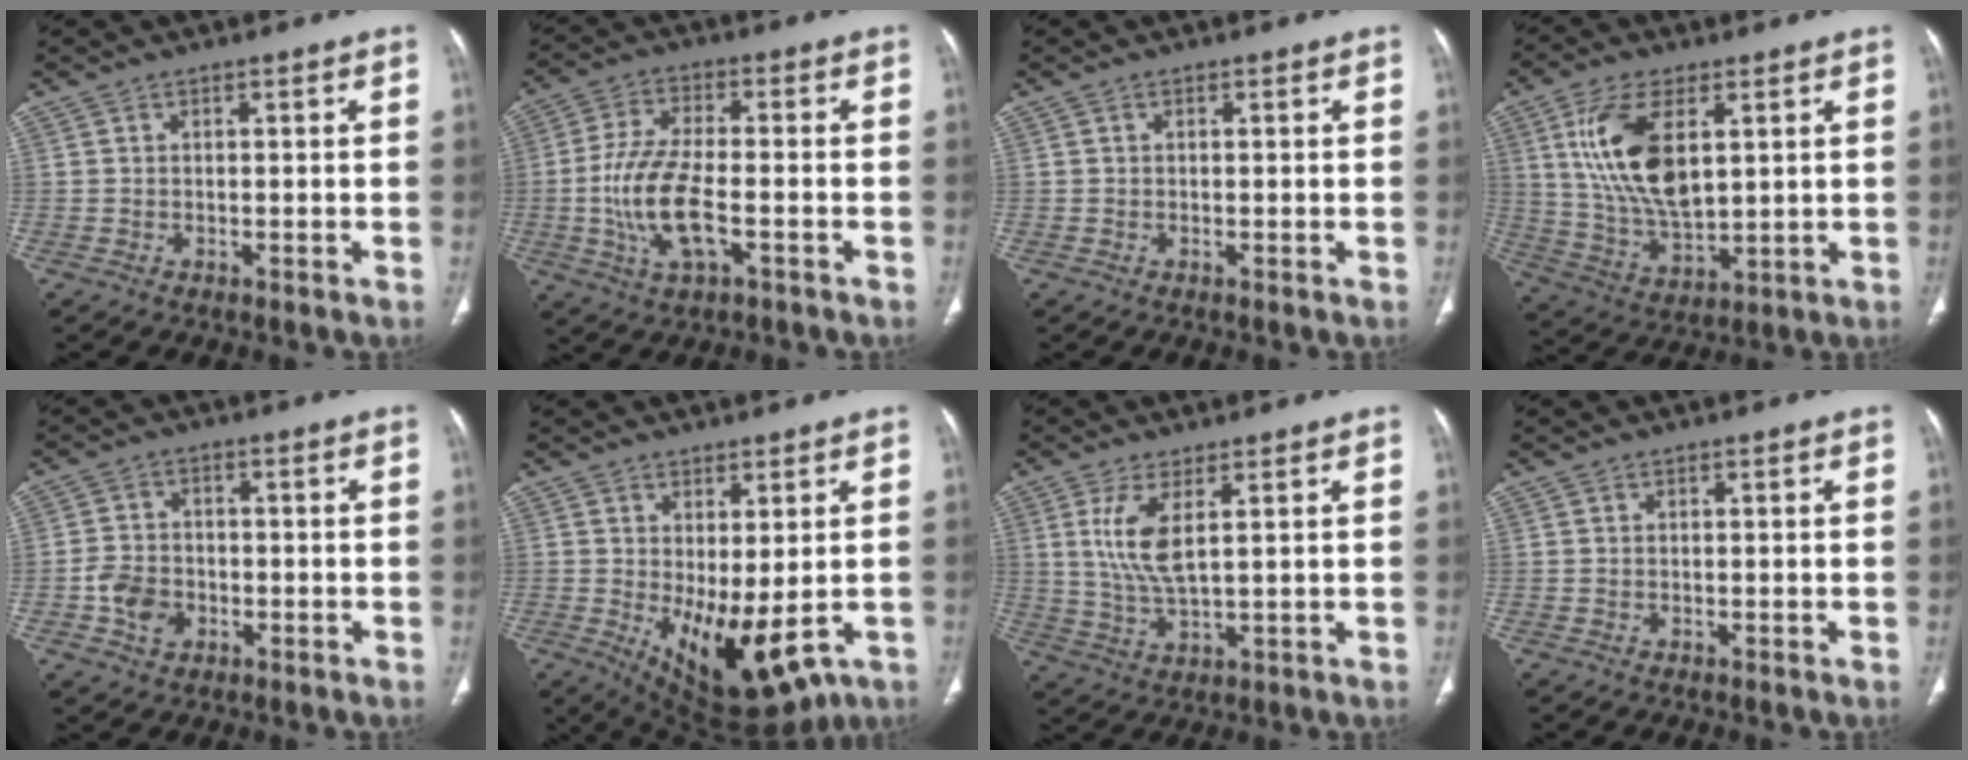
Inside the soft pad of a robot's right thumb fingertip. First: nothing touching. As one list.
[{"total": 11.7, "force": [-2.7, 4.8, 10.3], "torque": [-0.212, 0.011, -0.051]}, {"total": 0.0}, {"total": 15.3, "force": [4.5, 7.7, 12.5], "torque": [-0.235, -0.022, 0.095]}, {"total": 6.0, "force": [-1.9, 4.7, 3.2], "torque": [-0.042, 0.013, -0.034]}, {"total": 12.3, "force": [-1.9, 5.4, 10.9], "torque": [-0.156, -0.017, -0.003]}, {"total": 7.4, "force": [2.4, 2.3, 6.6], "torque": [-0.146, -0.018, 0.056]}, {"total": 0.0}]